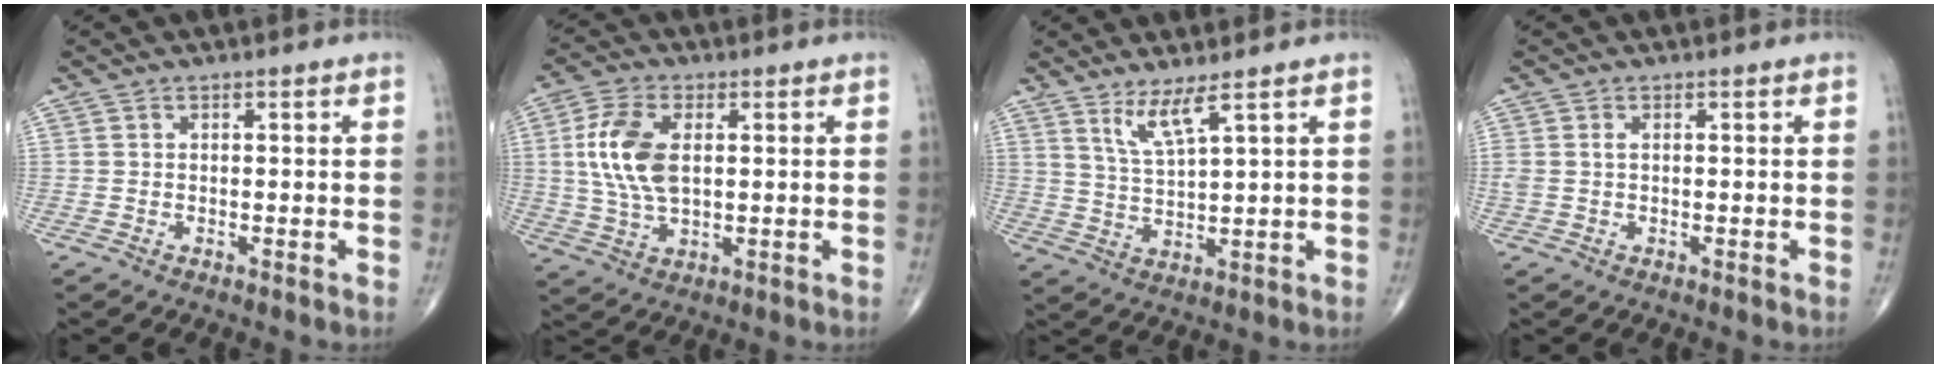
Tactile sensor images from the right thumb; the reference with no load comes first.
{"total": 10.7, "force": [1.6, 5.7, 8.9], "torque": [-0.190, -0.001, 0.033]}
{"total": 5.2, "force": [3.5, 0.1, 3.9], "torque": [-0.081, -0.038, 0.075]}
{"total": 1.5, "force": [0.3, 0.8, 1.2], "torque": [-0.037, 0.009, 0.009]}